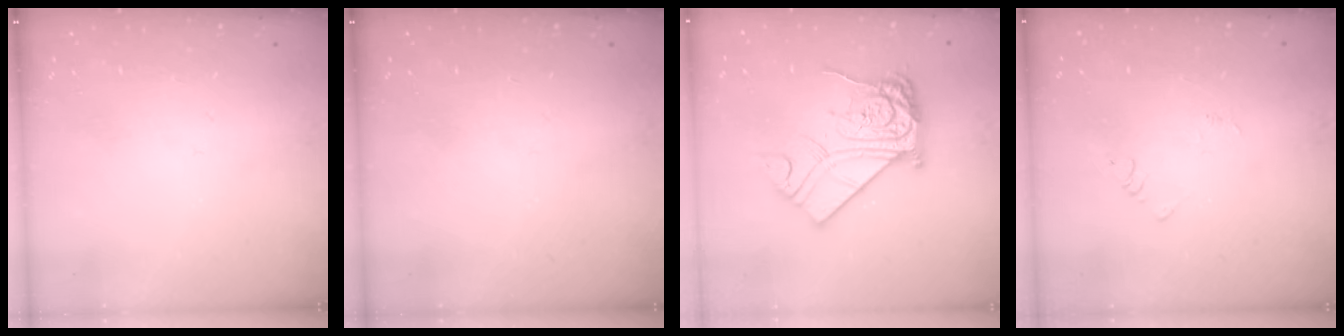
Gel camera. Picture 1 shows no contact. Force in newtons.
{"total": 0.0}
{"total": 16.2, "press": 16.1, "slide": 1.3}
{"total": 2.4, "press": 2.4, "slide": 0.3}